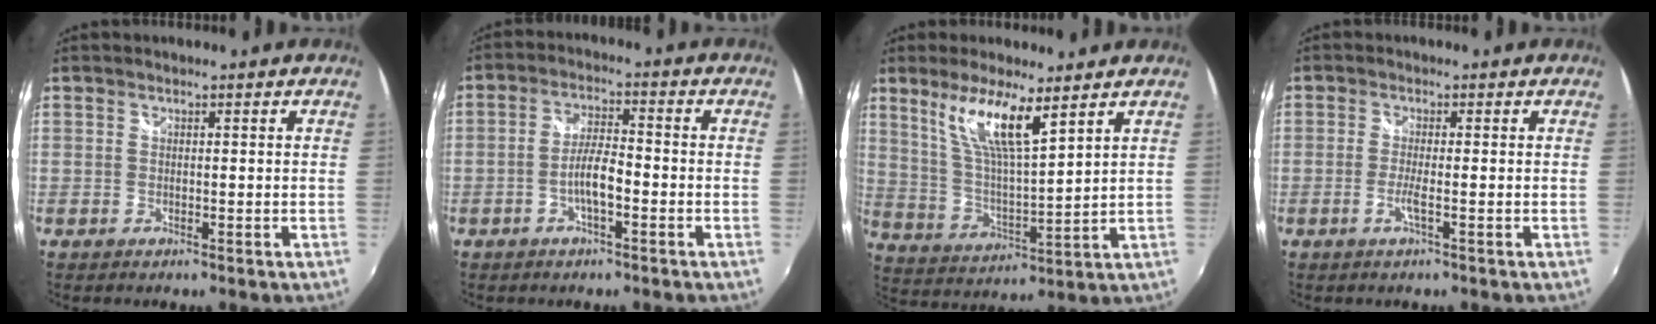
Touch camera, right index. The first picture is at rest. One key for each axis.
{"total": 5.3, "fx": -2.2, "fy": 1.2, "fz": 4.6, "tx": -0.093, "ty": 0.007, "tz": -0.039}
{"total": 11.5, "fx": 7.3, "fy": 1.7, "fz": 8.8, "tx": -0.162, "ty": -0.001, "tz": 0.148}
{"total": 2.2, "fx": -1.0, "fy": -0.3, "fz": 1.9, "tx": -0.041, "ty": -0.005, "tz": -0.020}